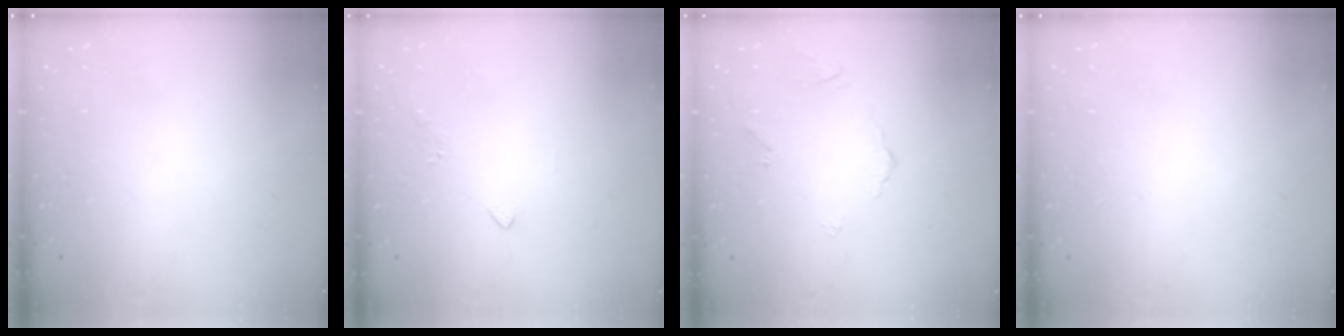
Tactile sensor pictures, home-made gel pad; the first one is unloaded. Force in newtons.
{"total": 2.4, "press": 2.3, "slide": 0.6}
{"total": 2.6, "press": 2.6, "slide": 0.6}
{"total": 1.8, "press": 1.8, "slide": 0.1}